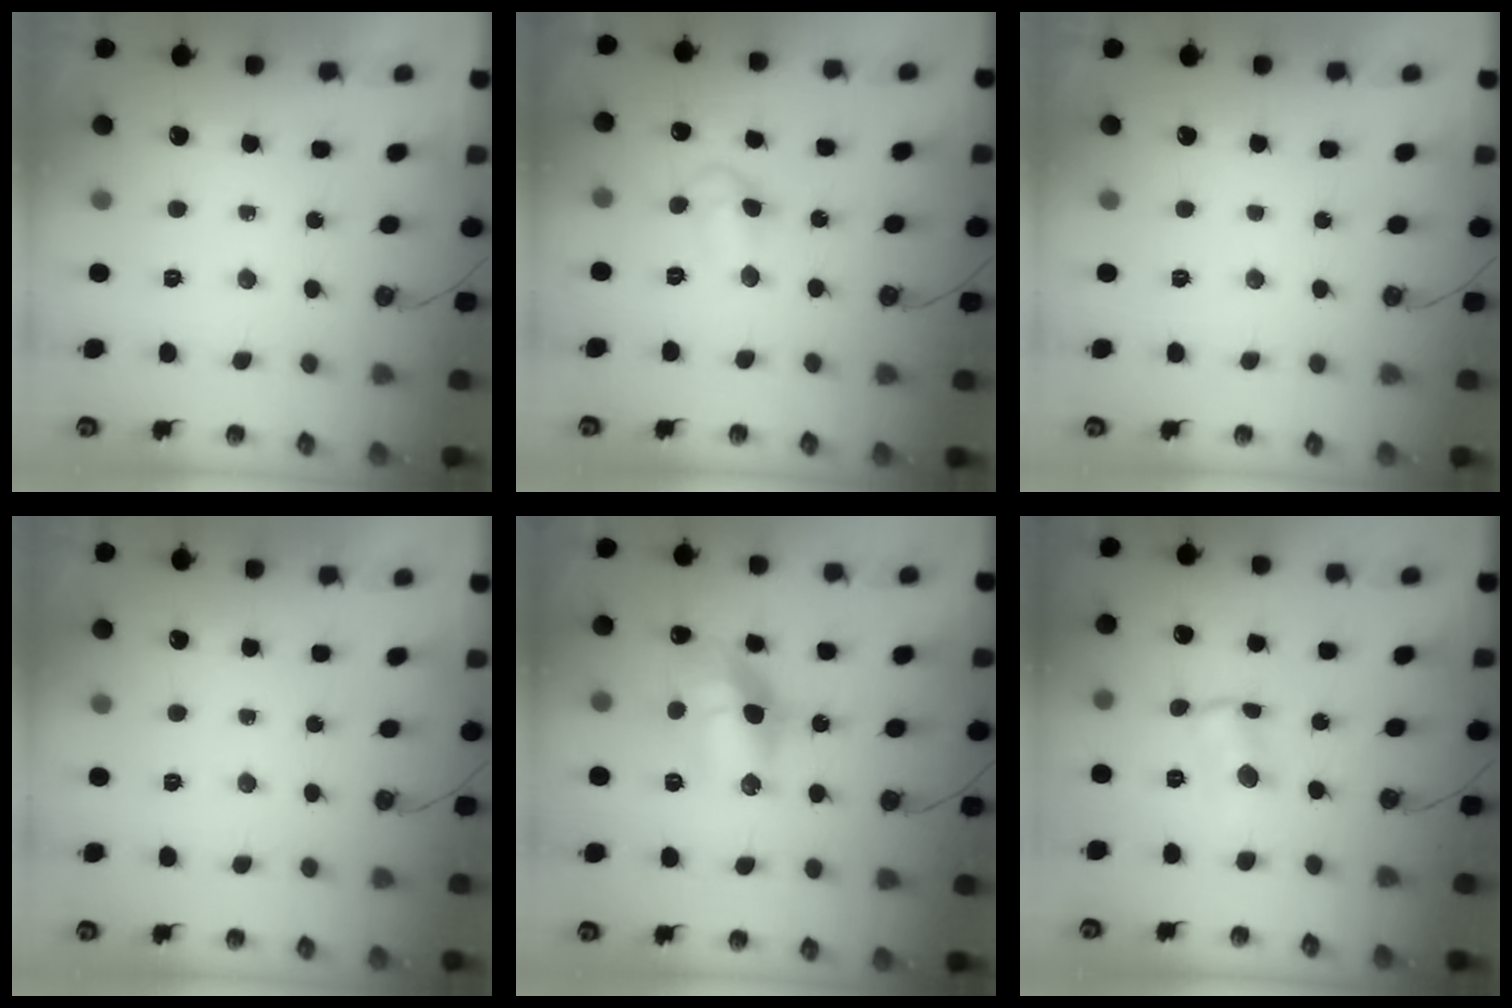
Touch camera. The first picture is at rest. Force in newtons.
{"total": 7.7, "press": 6.6, "slide": 3.8}
{"total": 0.0}
{"total": 0.0}
{"total": 13.6, "press": 13.5, "slide": 1.1}
{"total": 1.3, "press": 1.3, "slide": 0.5}